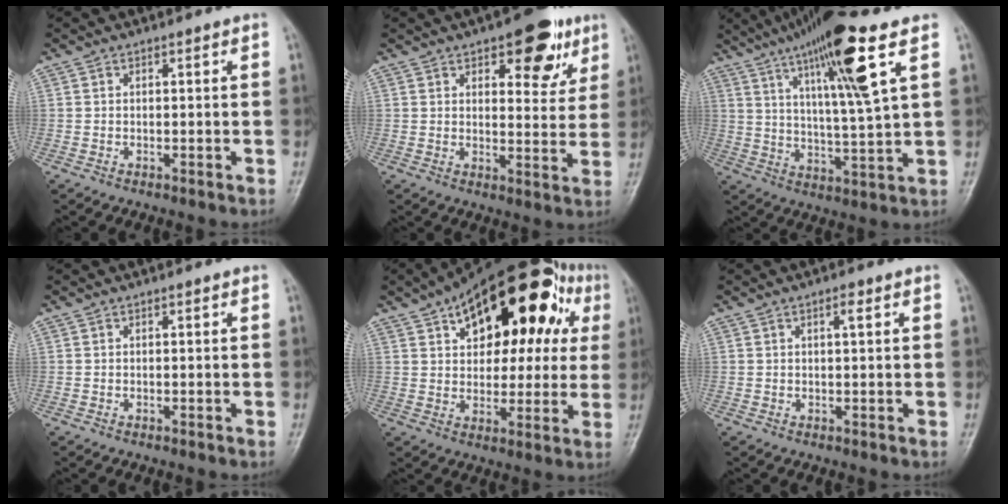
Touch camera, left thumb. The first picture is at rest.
{"total": 11.7, "force": [6.4, 5.3, 8.2], "torque": [-0.063, -0.024, 0.080]}
{"total": 17.6, "force": [8.6, 1.9, 15.2], "torque": [-0.257, -0.025, 0.146]}
{"total": 0.0}
{"total": 25.7, "force": [10.0, 13.4, 19.5], "torque": [-0.249, 0.030, 0.144]}
{"total": 2.0, "force": [0.8, 0.6, 1.7], "torque": [-0.026, 0.000, 0.012]}